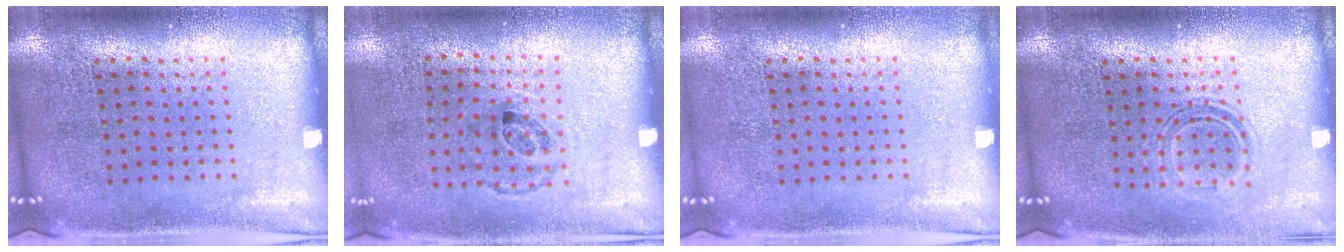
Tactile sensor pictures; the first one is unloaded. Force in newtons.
{"total": 1.0, "press": 0.7, "slide": 0.7}
{"total": 0.0}
{"total": 1.2, "press": 1.0, "slide": 0.7}